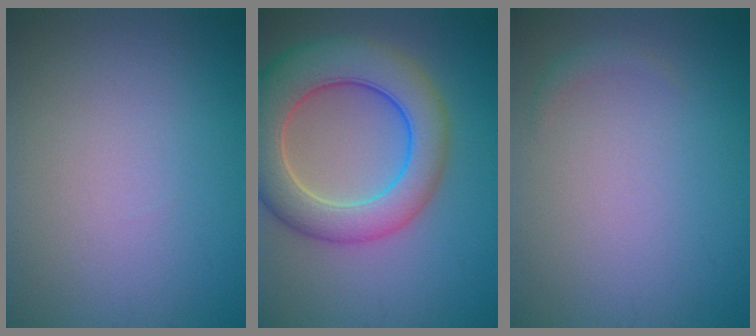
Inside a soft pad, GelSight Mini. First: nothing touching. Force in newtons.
{"total": 9.1, "press": 9.1, "slide": 0.5}
{"total": 0.7, "press": 0.7, "slide": 0.1}